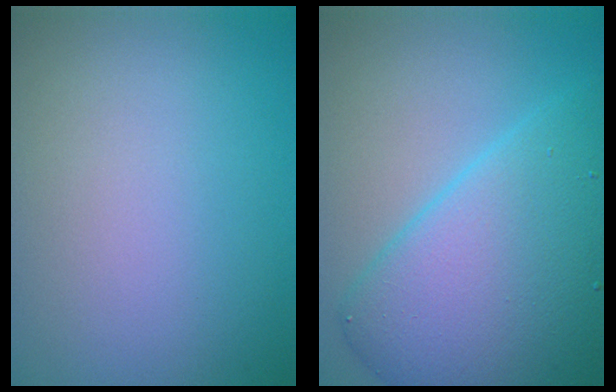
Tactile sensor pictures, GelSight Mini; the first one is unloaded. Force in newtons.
{"total": 11.4, "press": 11.3, "slide": 0.2}